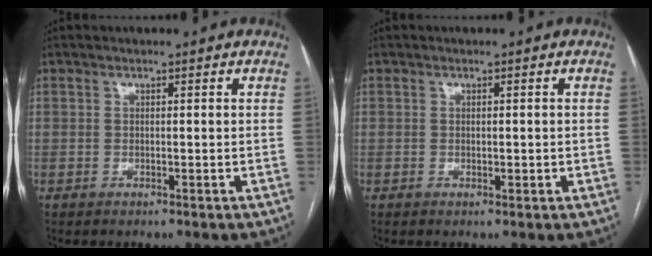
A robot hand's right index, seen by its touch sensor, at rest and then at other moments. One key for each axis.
{"total": 1.0, "fx": -0.1, "fy": 0.5, "fz": 0.8, "tx": -0.013, "ty": 0.001, "tz": 0.003}